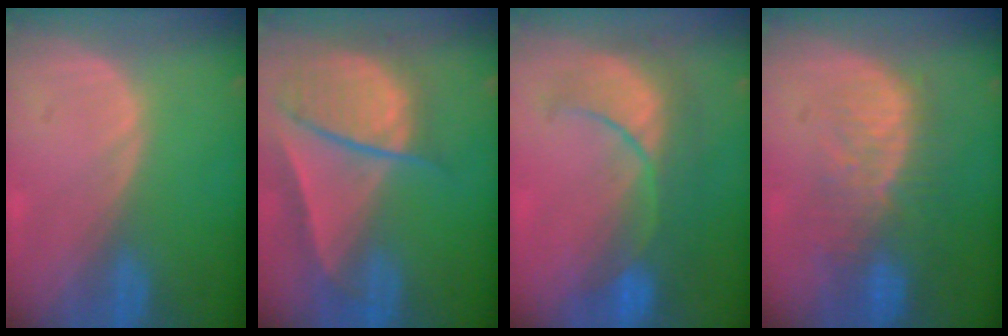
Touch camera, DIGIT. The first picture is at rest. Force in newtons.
{"total": 9.5, "press": 8.1, "slide": 4.9}
{"total": 8.9, "press": 8.5, "slide": 2.6}
{"total": 10.1, "press": 8.5, "slide": 5.6}